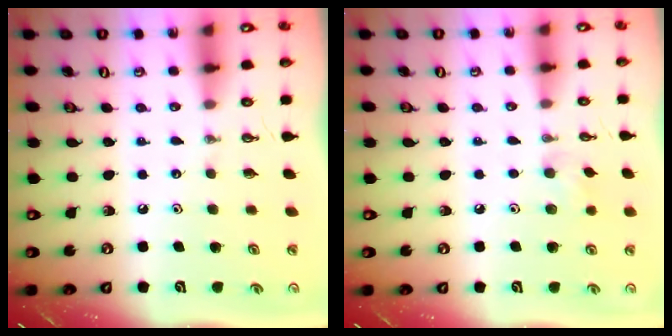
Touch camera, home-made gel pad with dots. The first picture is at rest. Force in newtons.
{"total": 6.8, "press": 6.7, "slide": 0.7}